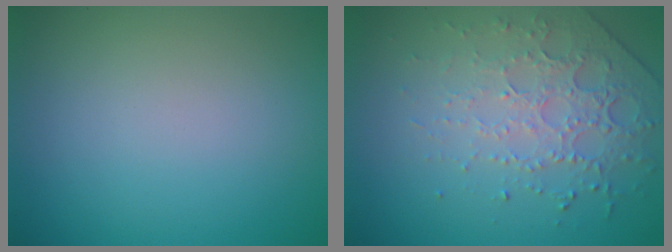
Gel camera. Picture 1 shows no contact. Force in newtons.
{"total": 4.7, "press": 3.1, "slide": 3.6}